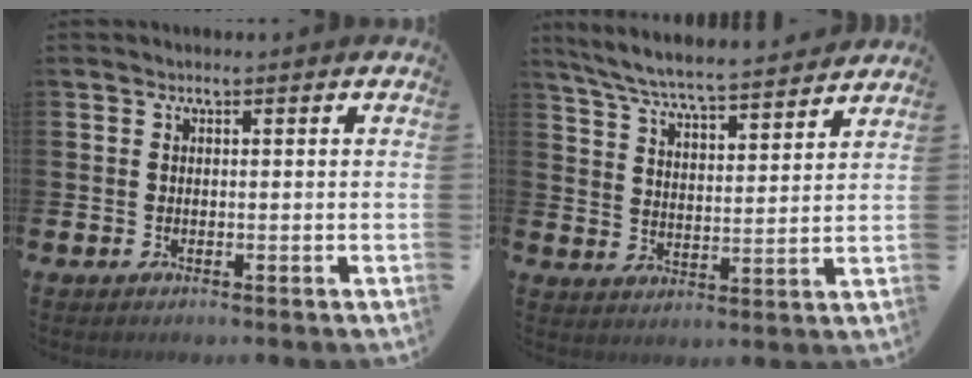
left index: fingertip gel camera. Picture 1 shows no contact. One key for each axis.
{"total": 7.0, "fx": 6.7, "fy": 0.3, "fz": 2.2, "tx": -0.066, "ty": -0.047, "tz": 0.115}